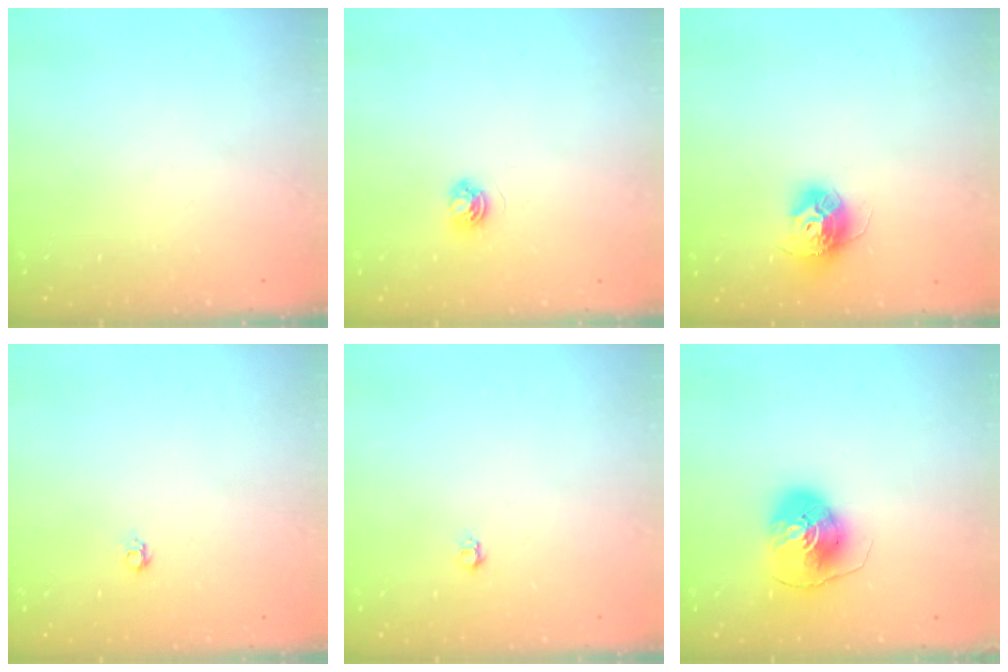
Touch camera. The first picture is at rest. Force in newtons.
{"total": 3.7, "press": 3.7, "slide": 0.5}
{"total": 11.2, "press": 11.2, "slide": 0.8}
{"total": 3.7, "press": 3.6, "slide": 0.7}
{"total": 4.0, "press": 3.9, "slide": 0.7}
{"total": 9.5, "press": 9.4, "slide": 1.3}